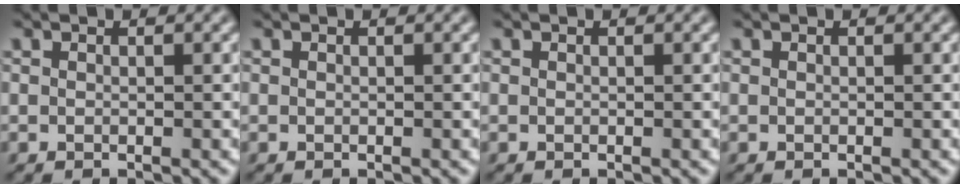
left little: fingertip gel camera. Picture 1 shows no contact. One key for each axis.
{"total": 0.0}
{"total": 0.0}
{"total": 0.0}